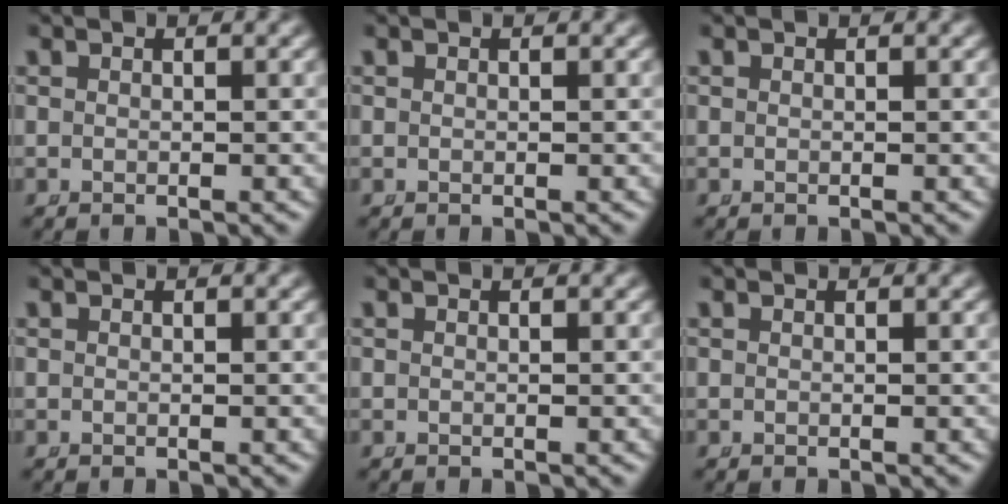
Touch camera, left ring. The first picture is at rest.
{"total": 0.0}
{"total": 0.0}
{"total": 0.0}
{"total": 0.0}
{"total": 0.0}